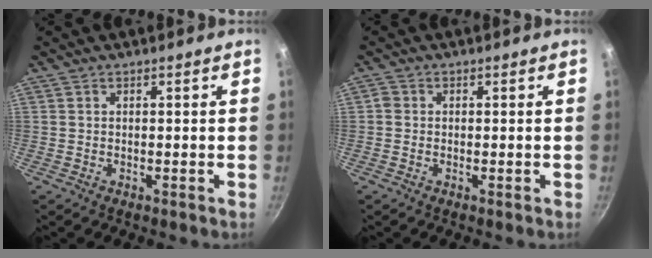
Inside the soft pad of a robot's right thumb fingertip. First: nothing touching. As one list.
[{"total": 1.3, "force": [-0.4, 1.1, 0.5], "torque": [-0.008, 0.004, -0.010]}]